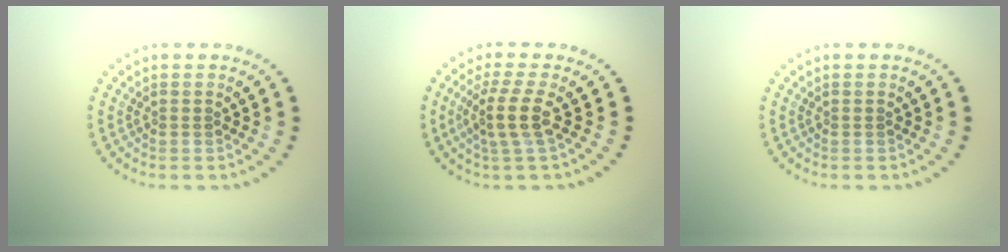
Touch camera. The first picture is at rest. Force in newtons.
{"total": 3.2, "press": 2.5, "slide": 1.9}
{"total": 0.0}